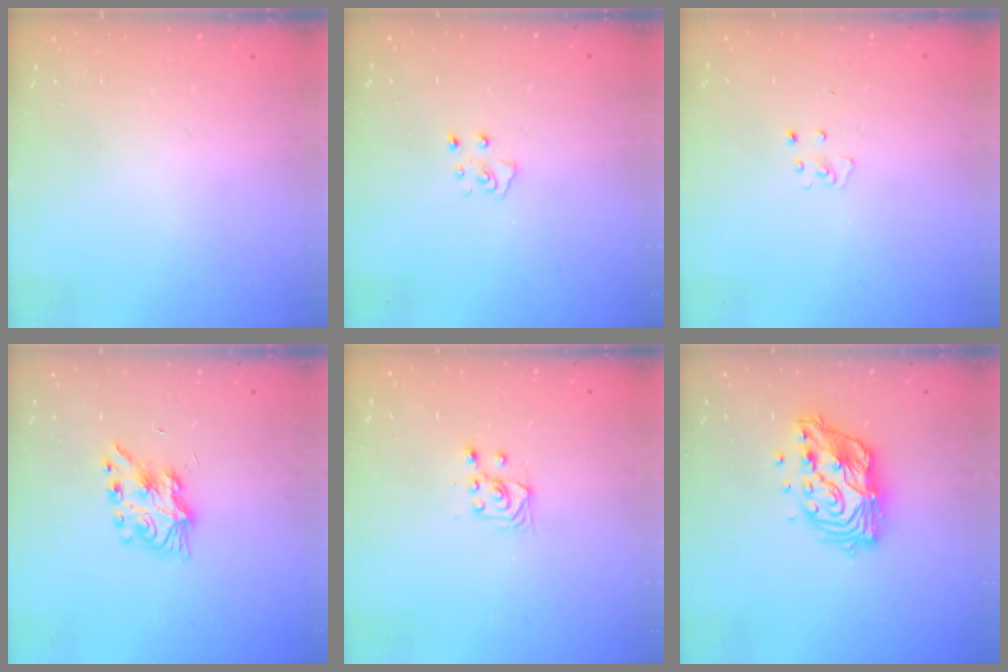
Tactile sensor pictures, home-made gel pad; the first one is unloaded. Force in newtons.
{"total": 5.3, "press": 5.3, "slide": 0.5}
{"total": 2.6, "press": 2.6, "slide": 0.2}
{"total": 7.6, "press": 7.6, "slide": 0.6}
{"total": 3.6, "press": 3.2, "slide": 1.6}
{"total": 13.0, "press": 13.0, "slide": 1.1}